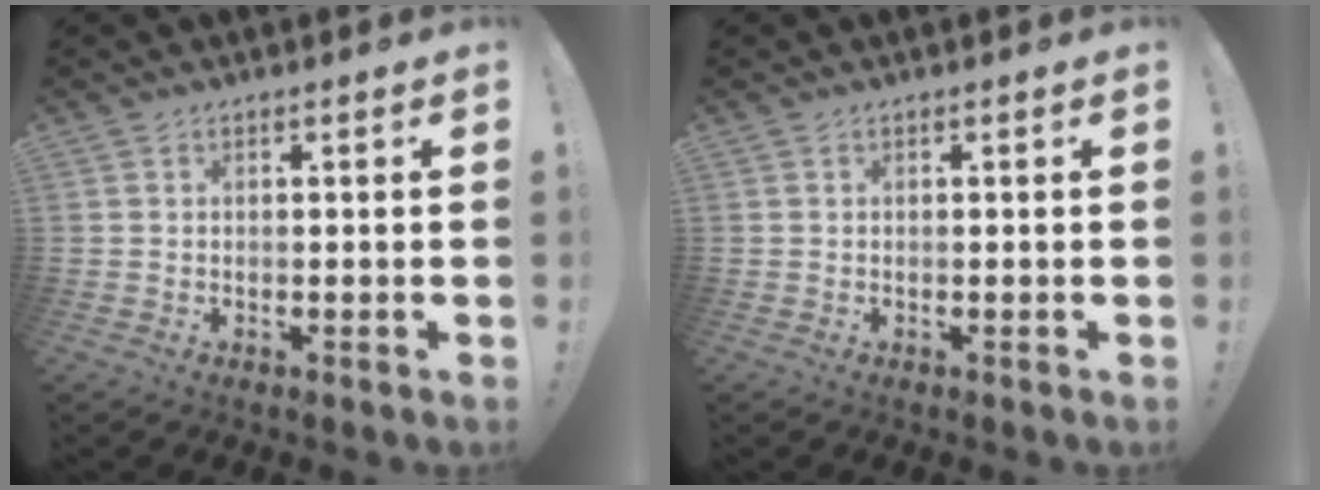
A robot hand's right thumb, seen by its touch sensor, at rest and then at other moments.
{"total": 0.0}